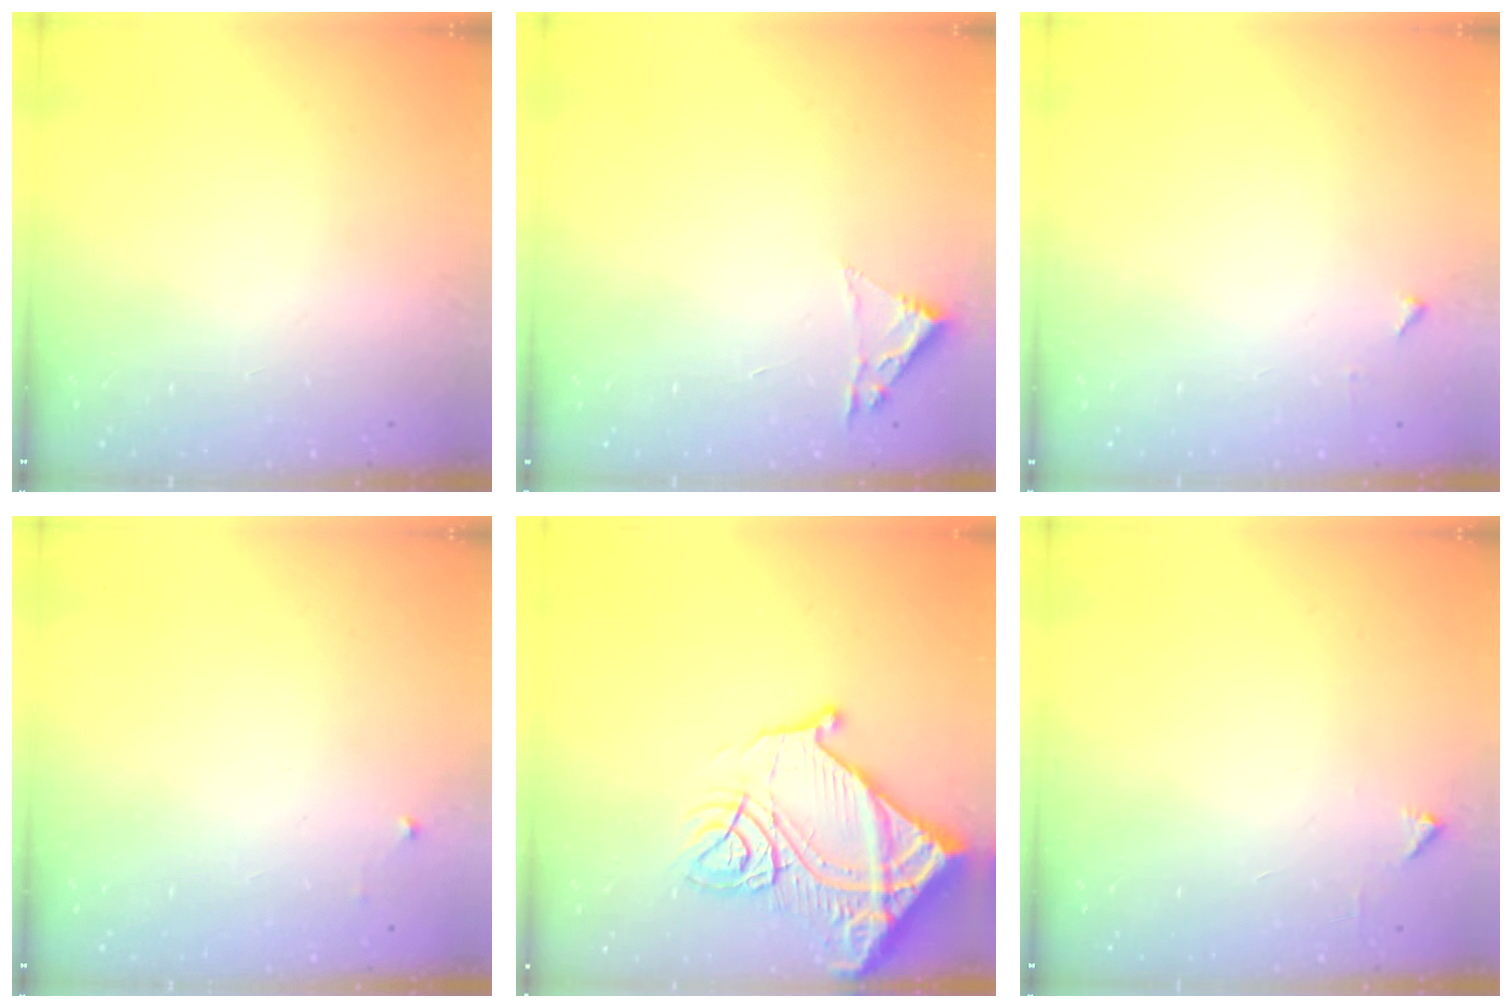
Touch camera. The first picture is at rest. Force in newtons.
{"total": 1.8, "press": 1.8, "slide": 0.2}
{"total": 3.2, "press": 3.2, "slide": 0.4}
{"total": 2.5, "press": 2.5, "slide": 0.4}
{"total": 19.6, "press": 19.5, "slide": 2.0}
{"total": 2.1, "press": 2.1, "slide": 0.3}